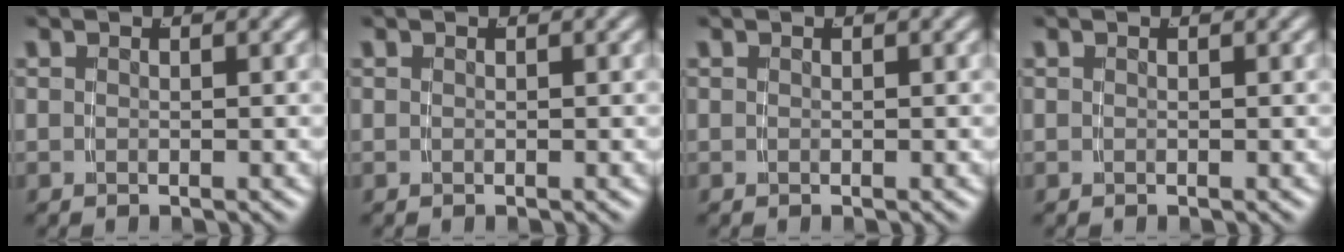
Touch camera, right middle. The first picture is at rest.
{"total": 0.0}
{"total": 0.0}
{"total": 0.0}